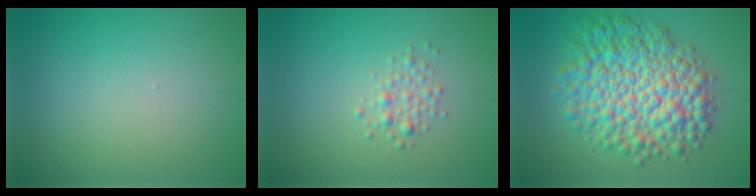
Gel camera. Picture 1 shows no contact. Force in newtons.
{"total": 1.5, "press": 1.5, "slide": 0.0}
{"total": 9.9, "press": 9.9, "slide": 0.2}